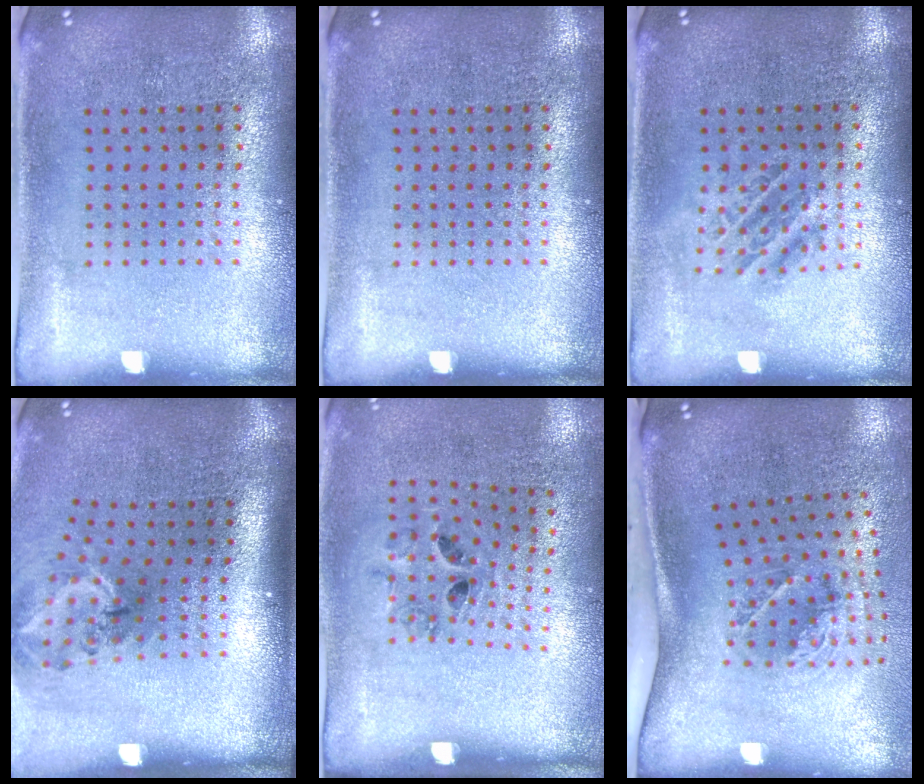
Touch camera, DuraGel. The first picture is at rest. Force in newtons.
{"total": 0.0}
{"total": 1.1, "press": 1.0, "slide": 0.4}
{"total": 1.9, "press": 1.3, "slide": 1.4}
{"total": 1.4, "press": 0.8, "slide": 1.1}
{"total": 2.0, "press": 1.3, "slide": 1.5}